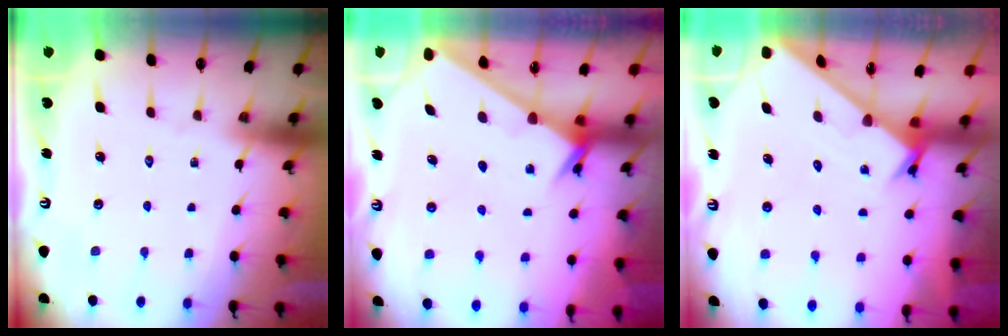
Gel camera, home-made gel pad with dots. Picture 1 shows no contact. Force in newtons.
{"total": 2.6, "press": 2.6, "slide": 0.2}
{"total": 1.6, "press": 1.5, "slide": 0.1}